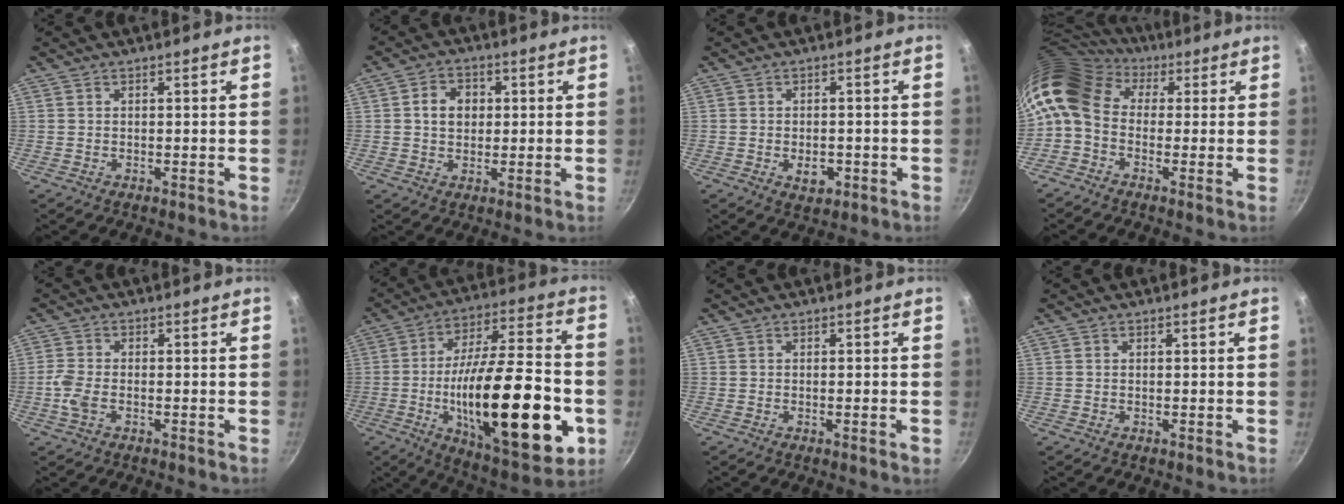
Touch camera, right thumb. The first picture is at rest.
{"total": 5.6, "force": [0.7, 4.5, 3.3], "torque": [-0.030, 0.007, 0.007]}
{"total": 3.9, "force": [-1.3, 2.6, 2.6], "torque": [-0.027, 0.005, -0.013]}
{"total": 12.7, "force": [1.9, 9.5, 8.1], "torque": [-0.157, 0.029, 0.010]}
{"total": 4.0, "force": [-1.2, 2.1, 3.1], "torque": [-0.075, 0.008, -0.032]}
{"total": 31.3, "force": [-7.2, 11.3, 28.3], "torque": [-0.424, 0.019, -0.101]}
{"total": 1.2, "force": [-0.5, 0.2, 1.1], "torque": [-0.020, 0.001, -0.009]}
{"total": 0.0}